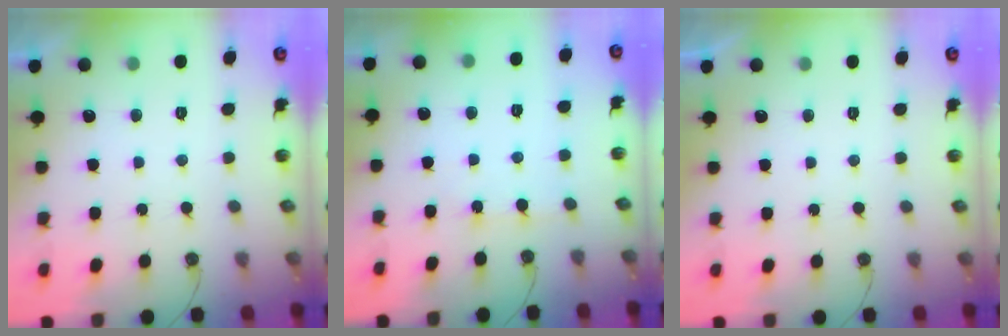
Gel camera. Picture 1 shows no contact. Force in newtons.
{"total": 3.1, "press": 3.1, "slide": 0.4}
{"total": 0.0}